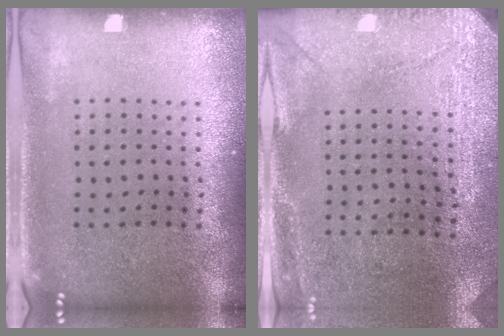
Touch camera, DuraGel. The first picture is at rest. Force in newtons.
{"total": 3.0, "press": 2.6, "slide": 1.4}